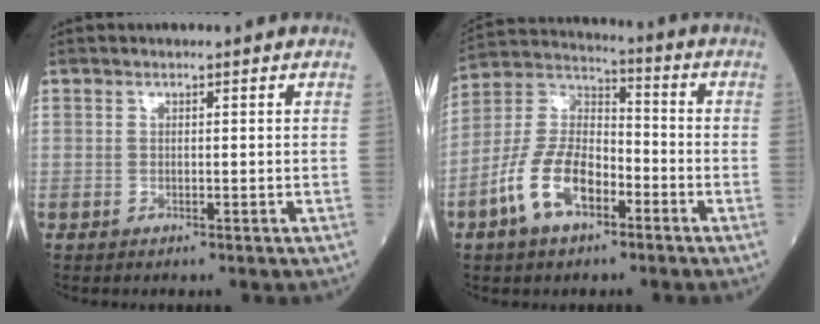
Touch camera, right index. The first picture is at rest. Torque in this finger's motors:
{"motor_torque": [1.54, -0.60, 0.37, 0.09]}